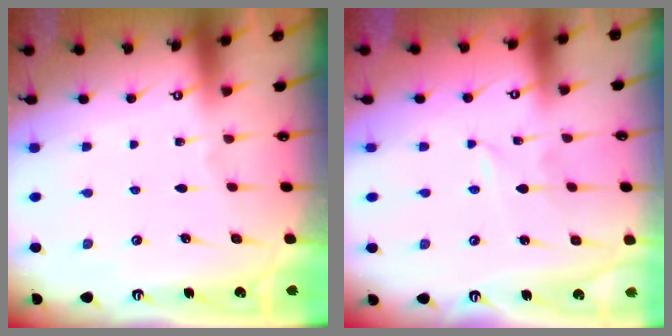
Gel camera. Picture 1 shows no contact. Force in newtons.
{"total": 1.0, "press": 1.0, "slide": 0.0}